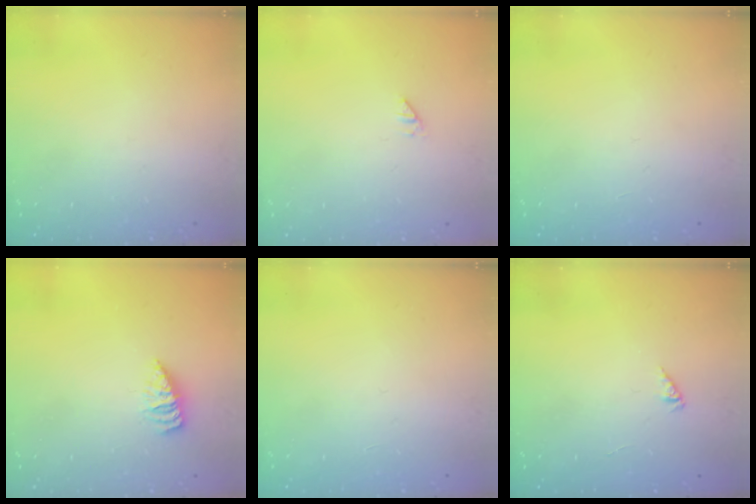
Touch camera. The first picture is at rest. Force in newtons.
{"total": 0.0}
{"total": 0.0}
{"total": 1.8, "press": 1.8, "slide": 0.2}
{"total": 0.0}
{"total": 0.0}